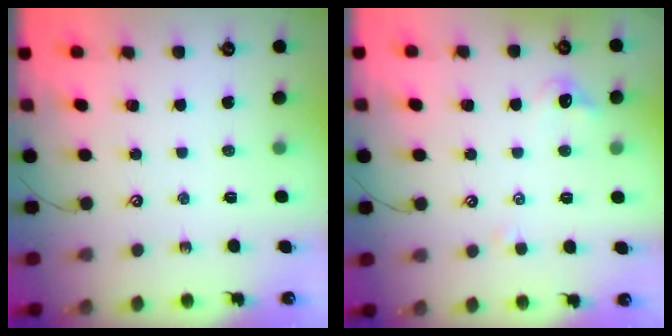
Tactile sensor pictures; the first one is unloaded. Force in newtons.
{"total": 0.8, "press": 0.6, "slide": 0.5}